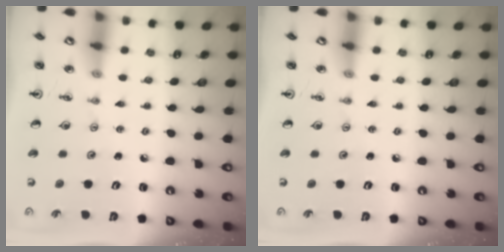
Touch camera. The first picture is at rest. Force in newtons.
{"total": 0.0}